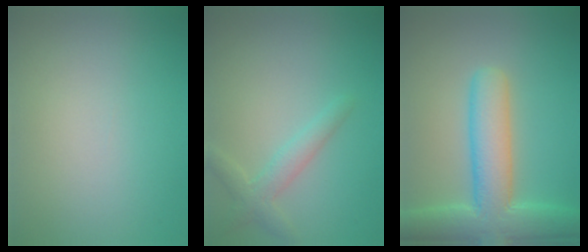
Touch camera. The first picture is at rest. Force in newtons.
{"total": 2.3, "press": 2.3, "slide": 0.0}
{"total": 7.8, "press": 7.8, "slide": 0.6}